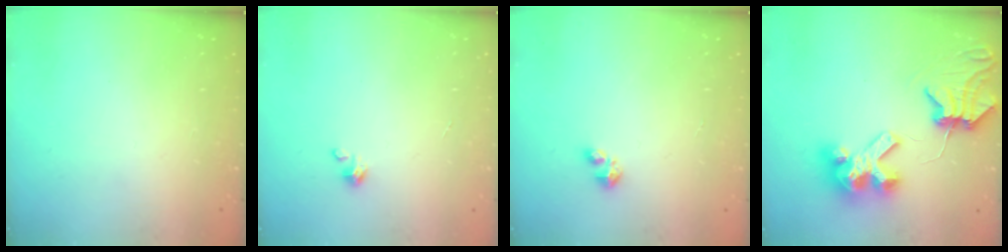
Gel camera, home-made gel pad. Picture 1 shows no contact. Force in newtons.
{"total": 1.4, "press": 1.4, "slide": 0.3}
{"total": 2.9, "press": 2.9, "slide": 0.5}
{"total": 10.2, "press": 10.1, "slide": 1.4}